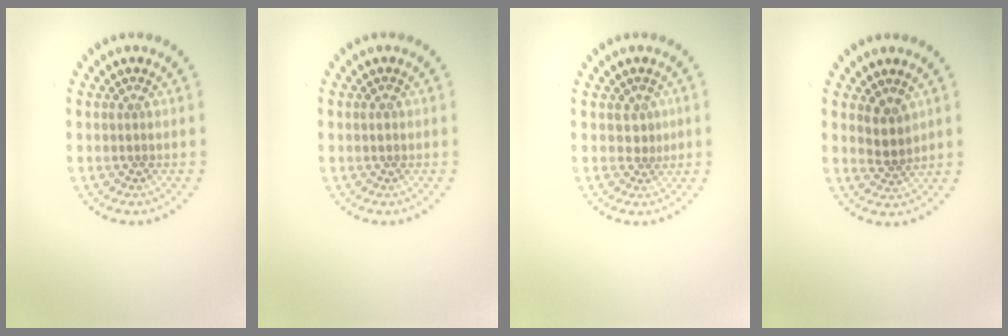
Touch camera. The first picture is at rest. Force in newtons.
{"total": 0.6, "press": 0.6, "slide": 0.2}
{"total": 1.1, "press": 0.8, "slide": 0.8}
{"total": 2.0, "press": 1.6, "slide": 1.1}